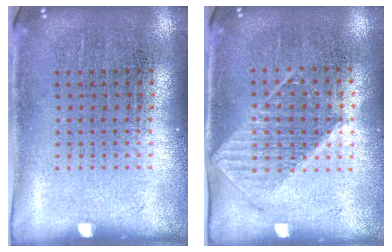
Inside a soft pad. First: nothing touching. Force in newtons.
{"total": 1.0, "press": 0.9, "slide": 0.3}